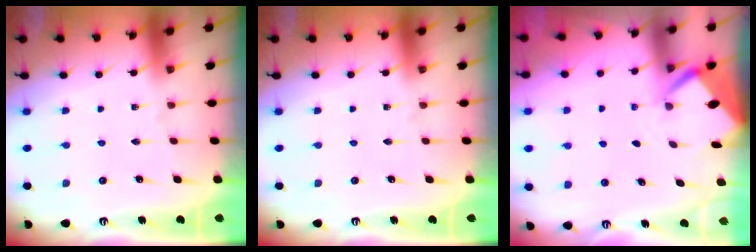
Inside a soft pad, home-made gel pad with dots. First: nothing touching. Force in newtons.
{"total": 0.0}
{"total": 2.5, "press": 2.5, "slide": 0.3}